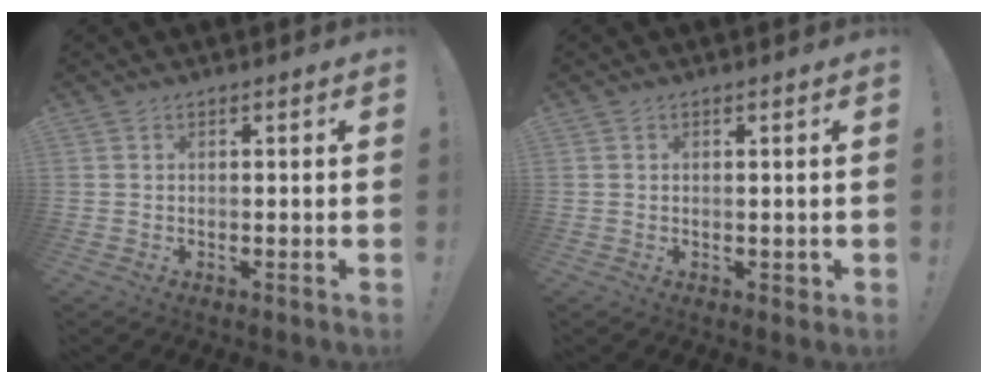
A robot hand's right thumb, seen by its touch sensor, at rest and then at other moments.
{"total": 1.6, "force": [0.3, 1.3, 0.9], "torque": [-0.003, 0.000, 0.004]}